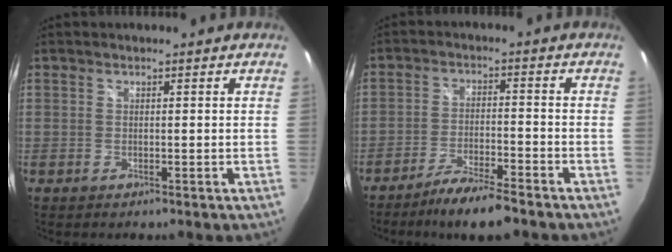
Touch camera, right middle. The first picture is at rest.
{"total": 8.6, "force": [-7.1, 0.8, 4.8], "torque": [-0.101, -0.007, -0.120]}